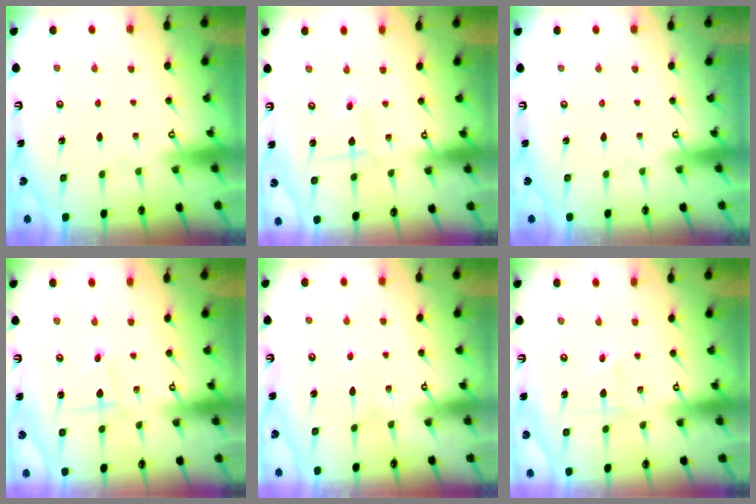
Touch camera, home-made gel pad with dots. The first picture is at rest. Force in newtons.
{"total": 2.2, "press": 2.2, "slide": 0.2}
{"total": 0.0}
{"total": 3.0, "press": 3.0, "slide": 0.2}
{"total": 4.9, "press": 4.9, "slide": 0.6}
{"total": 3.1, "press": 3.1, "slide": 0.3}